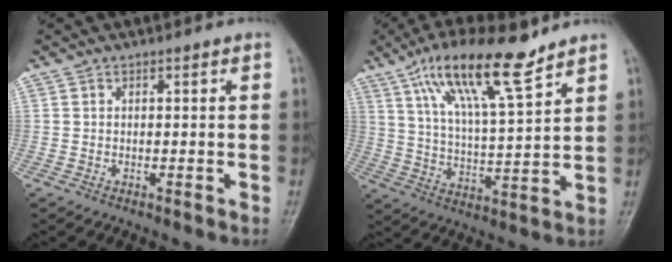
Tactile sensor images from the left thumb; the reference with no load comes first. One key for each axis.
{"total": 15.6, "fx": 10.4, "fy": 3.3, "fz": 11.2, "tx": -0.192, "ty": -0.043, "tz": 0.192}